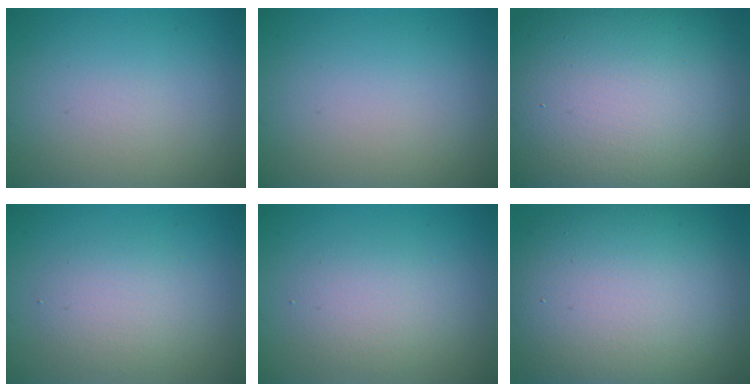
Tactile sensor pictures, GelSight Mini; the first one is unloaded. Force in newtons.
{"total": 0.0}
{"total": 21.0, "press": 21.0, "slide": 0.8}
{"total": 2.7, "press": 2.7, "slide": 0.3}
{"total": 2.6, "press": 2.6, "slide": 0.1}
{"total": 14.7, "press": 14.7, "slide": 1.4}